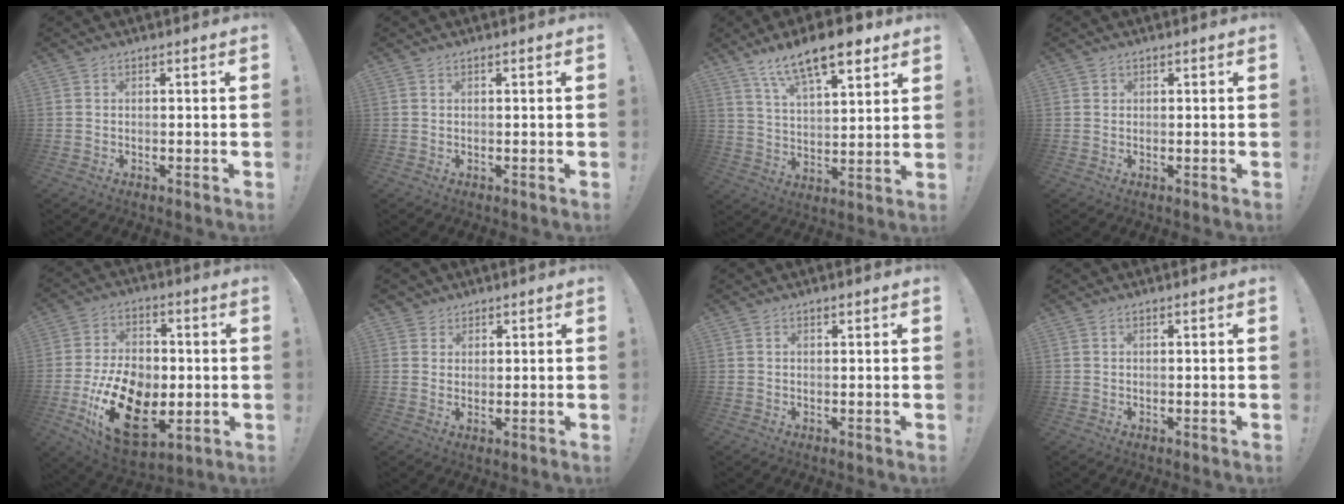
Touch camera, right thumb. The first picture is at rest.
{"total": 0.0}
{"total": 14.8, "force": [9.8, 5.2, 9.8], "torque": [-0.168, -0.053, 0.169]}
{"total": 1.0, "force": [0.4, 0.9, 0.0], "torque": [0.007, 0.000, 0.005]}
{"total": 22.6, "force": [-6.2, 15.0, 15.8], "torque": [-0.286, 0.033, -0.088]}
{"total": 3.3, "force": [2.2, 2.4, 0.2], "torque": [0.003, -0.011, 0.040]}
{"total": 0.6, "force": [0.5, 0.3, 0.3], "torque": [-0.001, -0.002, 0.008]}
{"total": 0.5, "force": [0.4, 0.2, 0.3], "torque": [-0.007, 0.002, 0.008]}